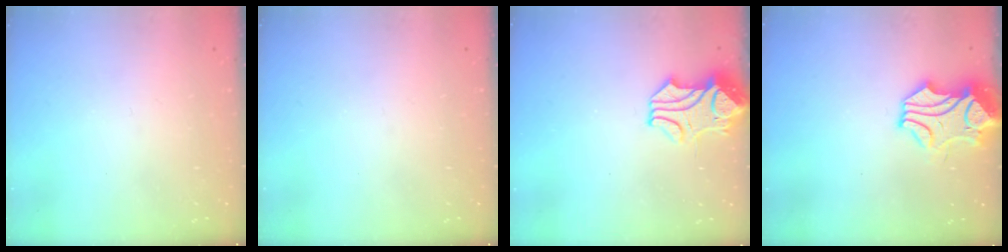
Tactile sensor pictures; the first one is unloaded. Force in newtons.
{"total": 0.0}
{"total": 1.6, "press": 1.4, "slide": 0.9}
{"total": 2.7, "press": 2.3, "slide": 1.5}